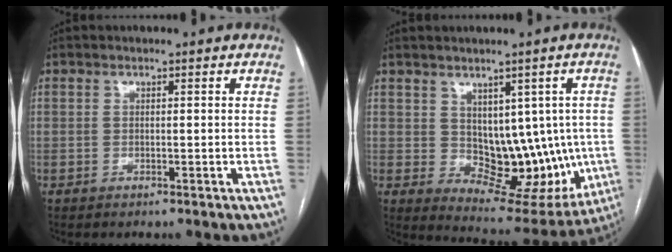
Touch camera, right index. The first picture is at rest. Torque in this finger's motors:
{"motor_torque": [0.47, 0.02, 0.17, 0.03]}